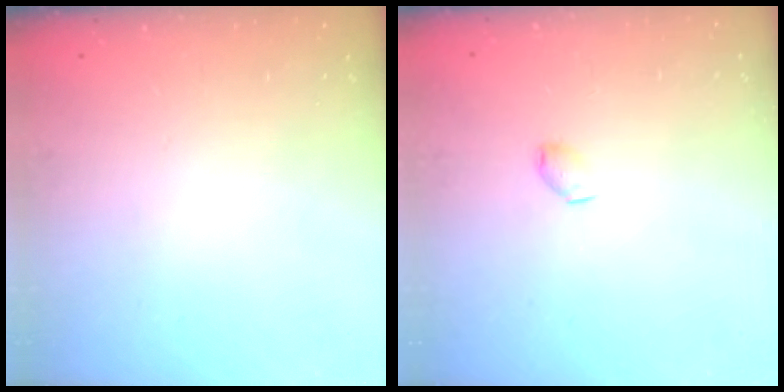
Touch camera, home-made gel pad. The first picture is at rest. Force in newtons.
{"total": 2.9, "press": 2.9, "slide": 0.5}